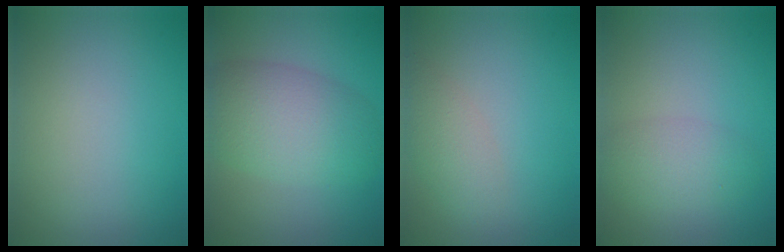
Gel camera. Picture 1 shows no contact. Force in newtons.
{"total": 7.0, "press": 7.0, "slide": 0.2}
{"total": 2.4, "press": 2.4, "slide": 0.2}
{"total": 2.8, "press": 2.8, "slide": 0.1}